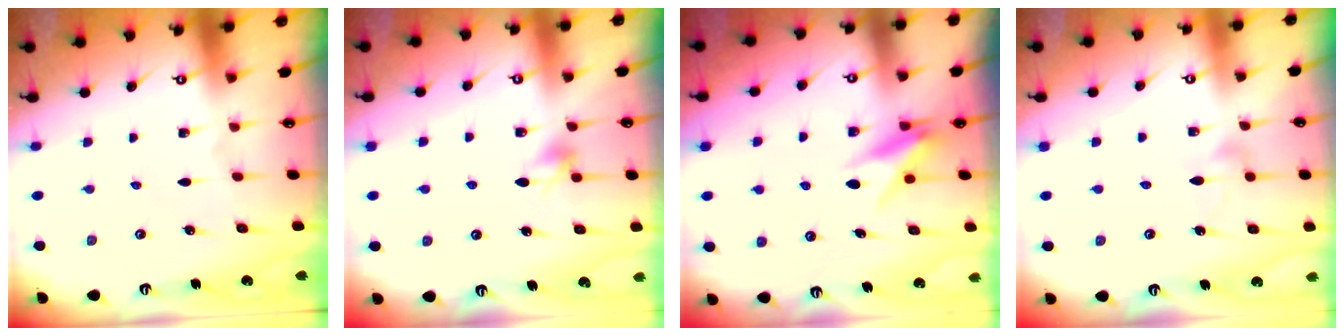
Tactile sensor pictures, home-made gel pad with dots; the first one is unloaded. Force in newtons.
{"total": 6.6, "press": 6.4, "slide": 1.4}
{"total": 9.5, "press": 9.5, "slide": 0.8}
{"total": 5.8, "press": 5.8, "slide": 0.4}